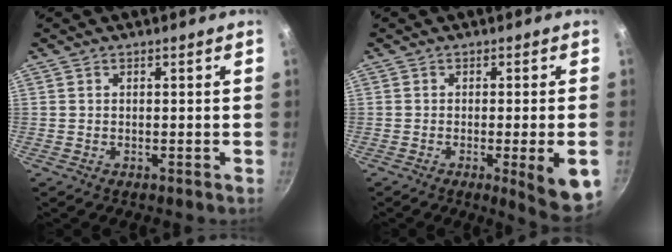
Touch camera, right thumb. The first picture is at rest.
{"total": 8.7, "force": [-2.7, 1.1, 8.2], "torque": [-0.102, 0.003, -0.033]}